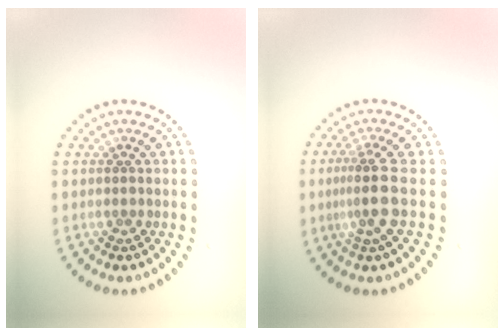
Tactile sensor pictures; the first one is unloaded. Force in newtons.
{"total": 3.3, "press": 2.5, "slide": 2.2}